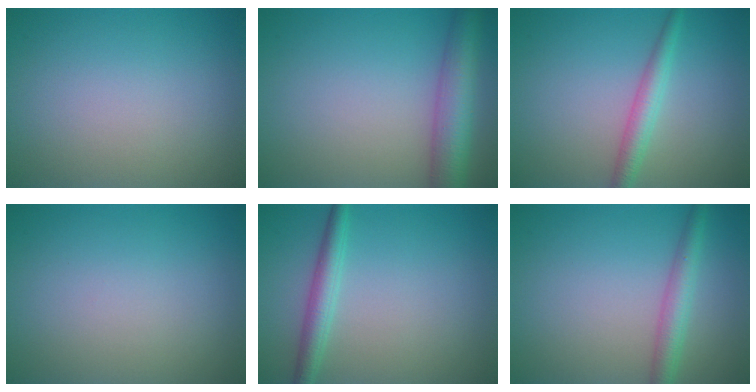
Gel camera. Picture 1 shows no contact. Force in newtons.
{"total": 5.7, "press": 5.7, "slide": 0.2}
{"total": 2.5, "press": 2.5, "slide": 0.1}
{"total": 0.0}
{"total": 2.6, "press": 2.6, "slide": 0.1}
{"total": 3.0, "press": 3.0, "slide": 0.1}